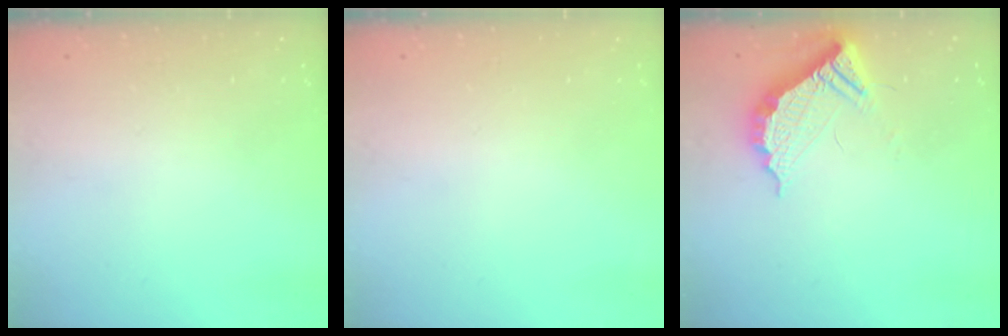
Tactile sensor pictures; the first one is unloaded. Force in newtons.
{"total": 0.0}
{"total": 11.2, "press": 11.2, "slide": 0.9}